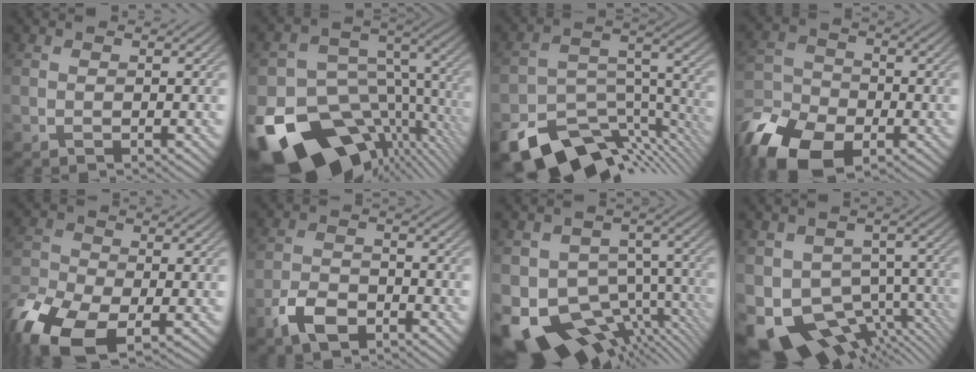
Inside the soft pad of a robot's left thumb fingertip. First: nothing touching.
{"total": 19.3, "force": [-8.6, 12.9, 11.6], "torque": [-0.209, -0.035, -0.114]}
{"total": 15.2, "force": [-11.2, 7.1, 7.5], "torque": [-0.156, -0.038, -0.163]}
{"total": 15.0, "force": [-9.6, 8.7, 7.6], "torque": [-0.180, -0.055, -0.164]}
{"total": 12.7, "force": [-7.2, 6.8, 7.9], "torque": [-0.188, -0.047, -0.133]}
{"total": 5.0, "force": [-3.3, 2.5, 2.8], "torque": [-0.057, -0.007, -0.072]}
{"total": 15.2, "force": [-7.1, 10.0, 8.9], "torque": [-0.184, -0.032, -0.094]}
{"total": 13.5, "force": [-6.3, 9.1, 7.7], "torque": [-0.160, -0.035, -0.089]}